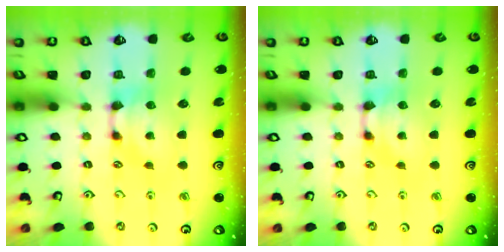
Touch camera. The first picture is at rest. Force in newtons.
{"total": 0.0}